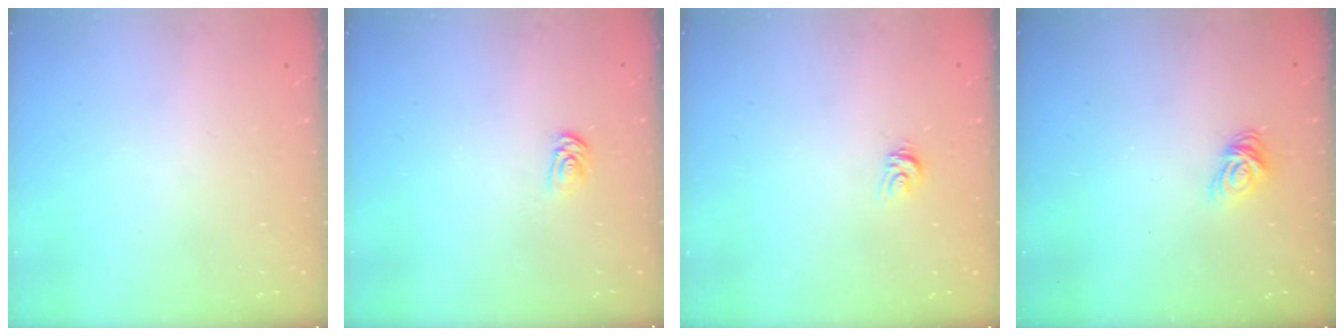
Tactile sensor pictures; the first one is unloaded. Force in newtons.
{"total": 2.0, "press": 2.0, "slide": 0.3}
{"total": 4.0, "press": 4.0, "slide": 0.2}
{"total": 7.6, "press": 7.6, "slide": 0.4}